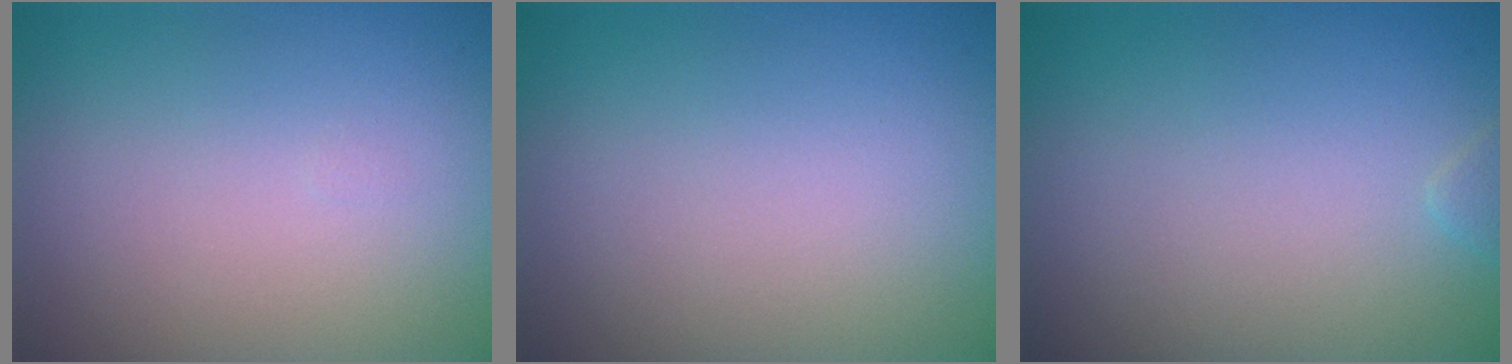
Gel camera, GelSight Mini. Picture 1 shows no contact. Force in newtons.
{"total": 0.0}
{"total": 0.5, "press": 0.5, "slide": 0.1}